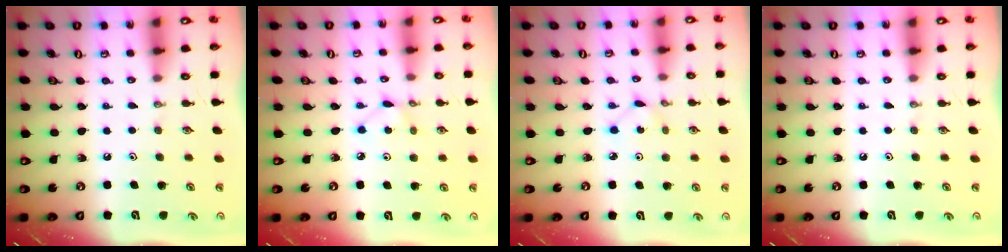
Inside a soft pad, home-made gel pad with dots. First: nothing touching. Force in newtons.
{"total": 2.9, "press": 2.9, "slide": 0.3}
{"total": 1.1, "press": 1.1, "slide": 0.1}
{"total": 0.0}